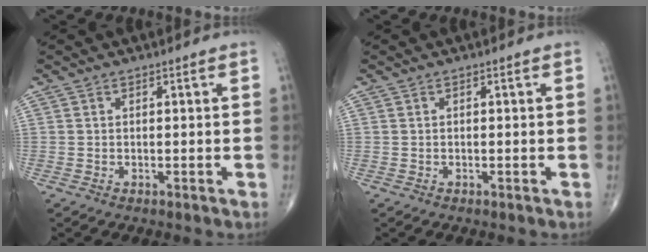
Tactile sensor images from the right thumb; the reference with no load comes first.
{"total": 0.0}